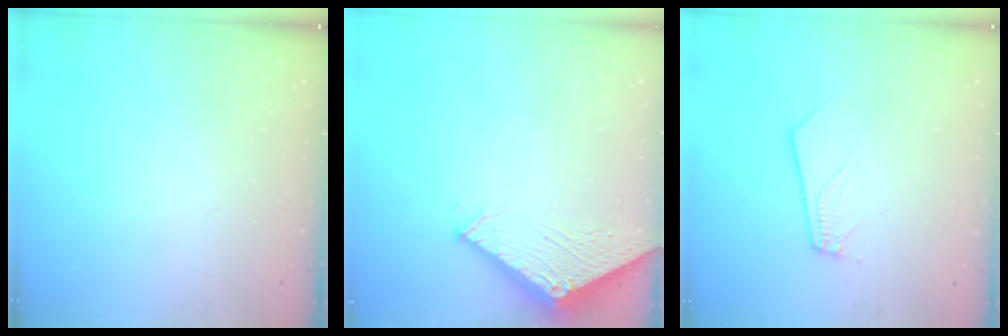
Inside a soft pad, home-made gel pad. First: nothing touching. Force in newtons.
{"total": 2.8, "press": 2.8, "slide": 0.3}
{"total": 3.8, "press": 3.8, "slide": 0.3}